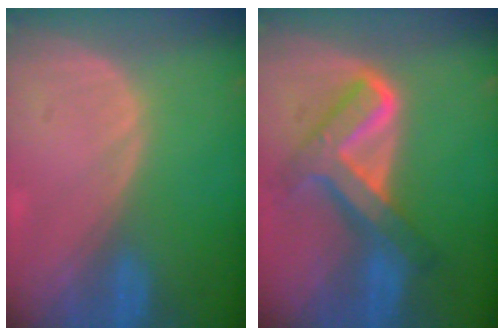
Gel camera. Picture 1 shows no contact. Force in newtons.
{"total": 8.4, "press": 8.3, "slide": 0.7}